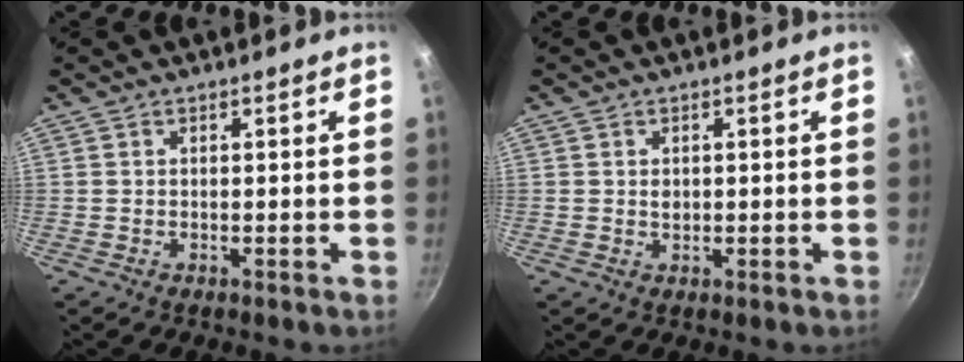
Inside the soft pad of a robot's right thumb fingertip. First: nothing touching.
{"total": 1.4, "force": [0.2, 1.1, 0.8], "torque": [-0.012, 0.001, 0.003]}